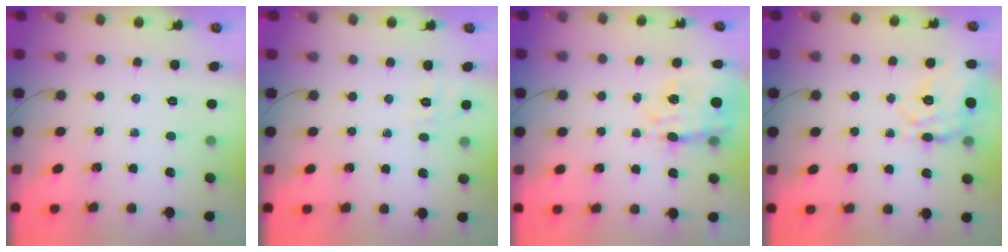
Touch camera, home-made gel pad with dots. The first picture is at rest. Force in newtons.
{"total": 1.8, "press": 0.0, "slide": 1.8}
{"total": 15.8, "press": 15.4, "slide": 3.8}
{"total": 14.7, "press": 14.2, "slide": 3.8}